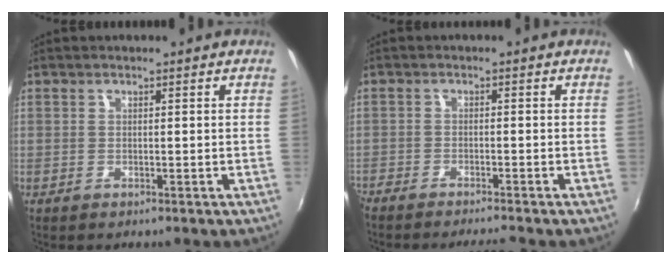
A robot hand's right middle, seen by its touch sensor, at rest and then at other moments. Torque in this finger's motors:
{"motor_torque": [0.13, -0.13, 0.04, 0.04]}